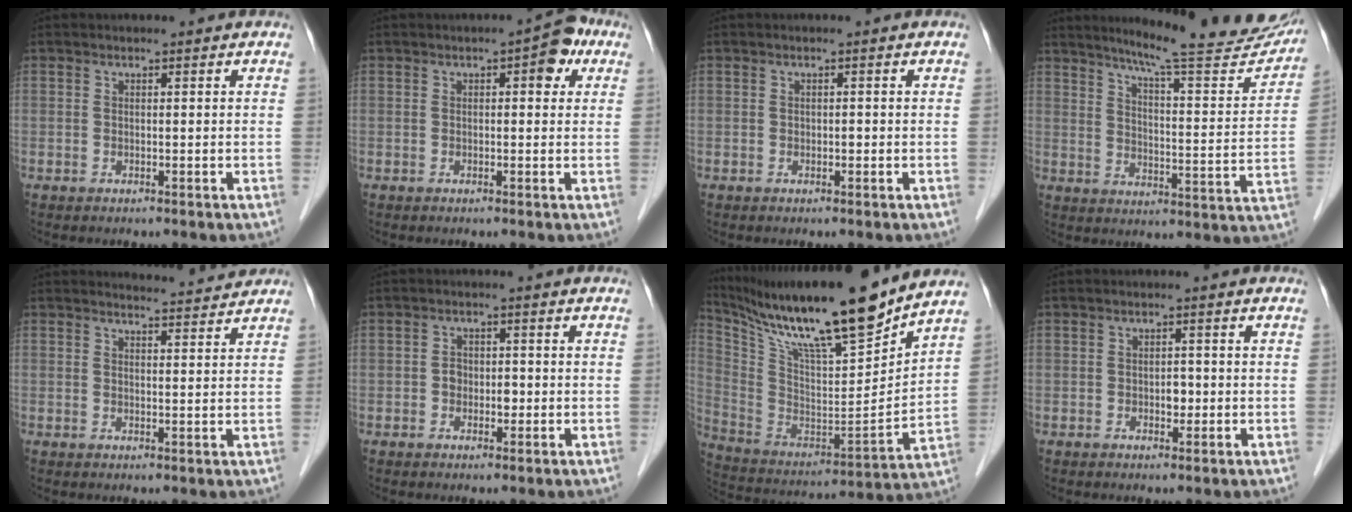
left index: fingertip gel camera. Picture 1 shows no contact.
{"total": 4.2, "force": [1.6, 1.7, 3.5], "torque": [-0.034, 0.022, 0.012]}
{"total": 0.6, "force": [-0.3, 0.3, 0.3], "torque": [-0.002, -0.001, -0.007]}
{"total": 21.2, "force": [19.0, 1.5, 9.2], "torque": [-0.123, -0.063, 0.239]}
{"total": 4.0, "force": [4.0, -0.4, -0.1], "torque": [-0.011, -0.003, 0.052]}
{"total": 2.5, "force": [-0.7, 1.8, 1.6], "torque": [-0.020, 0.004, -0.010]}
{"total": 22.3, "force": [18.1, 1.3, 12.9], "torque": [-0.235, -0.010, 0.317]}
{"total": 1.7, "force": [-0.6, 1.0, 1.2], "torque": [-0.016, -0.001, -0.007]}